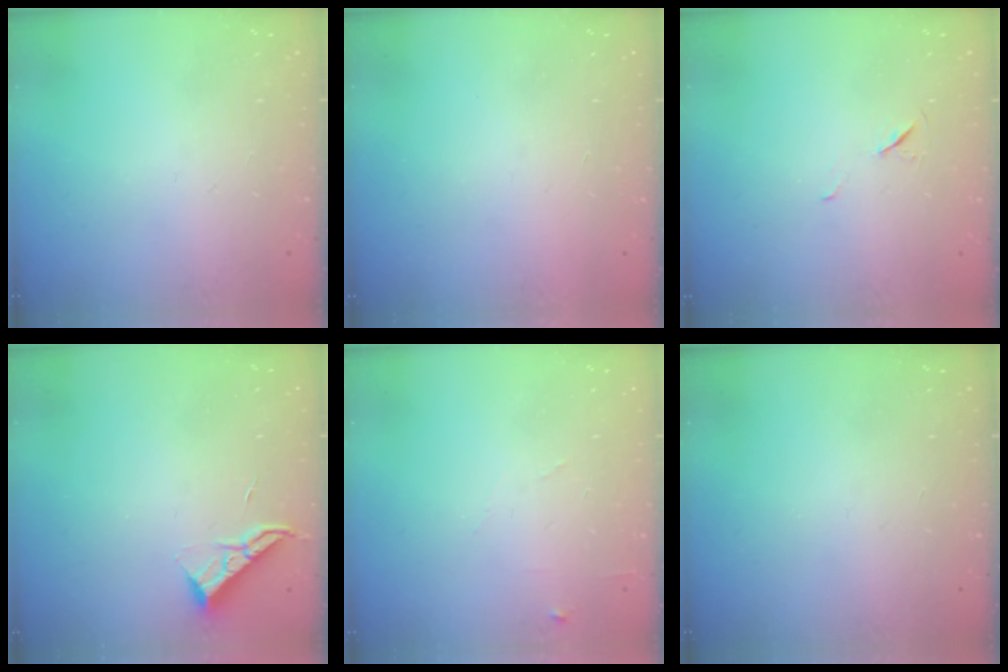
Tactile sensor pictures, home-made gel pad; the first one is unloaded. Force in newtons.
{"total": 1.5, "press": 1.5, "slide": 0.1}
{"total": 4.9, "press": 4.4, "slide": 2.2}
{"total": 6.8, "press": 6.8, "slide": 0.5}
{"total": 4.6, "press": 4.6, "slide": 0.6}
{"total": 0.0}